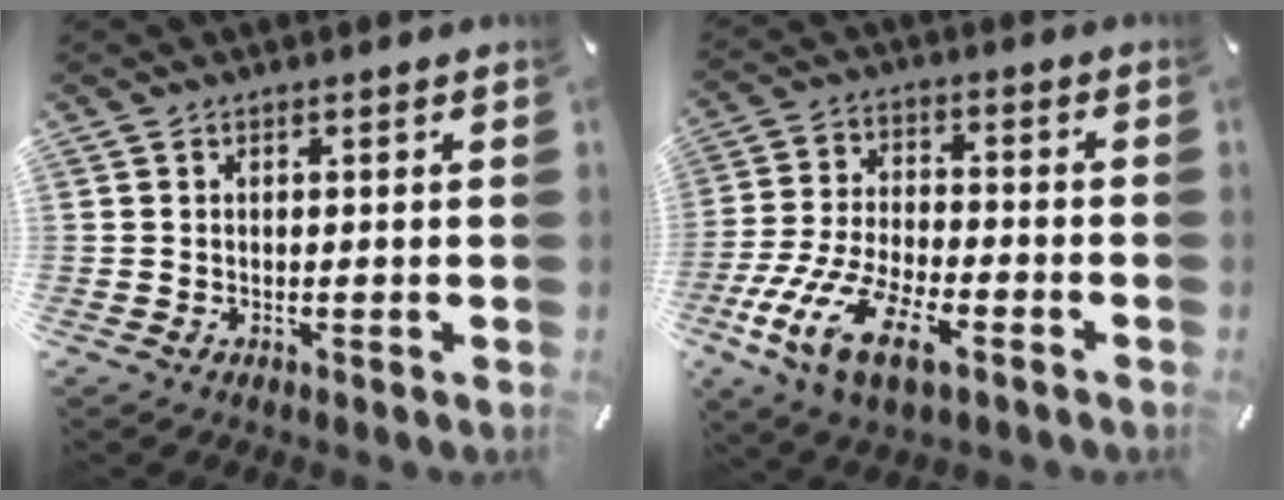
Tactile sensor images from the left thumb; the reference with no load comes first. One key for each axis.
{"total": 14.9, "fx": -7.6, "fy": 6.7, "fz": 11.0, "tx": -0.230, "ty": 0.023, "tz": -0.135}